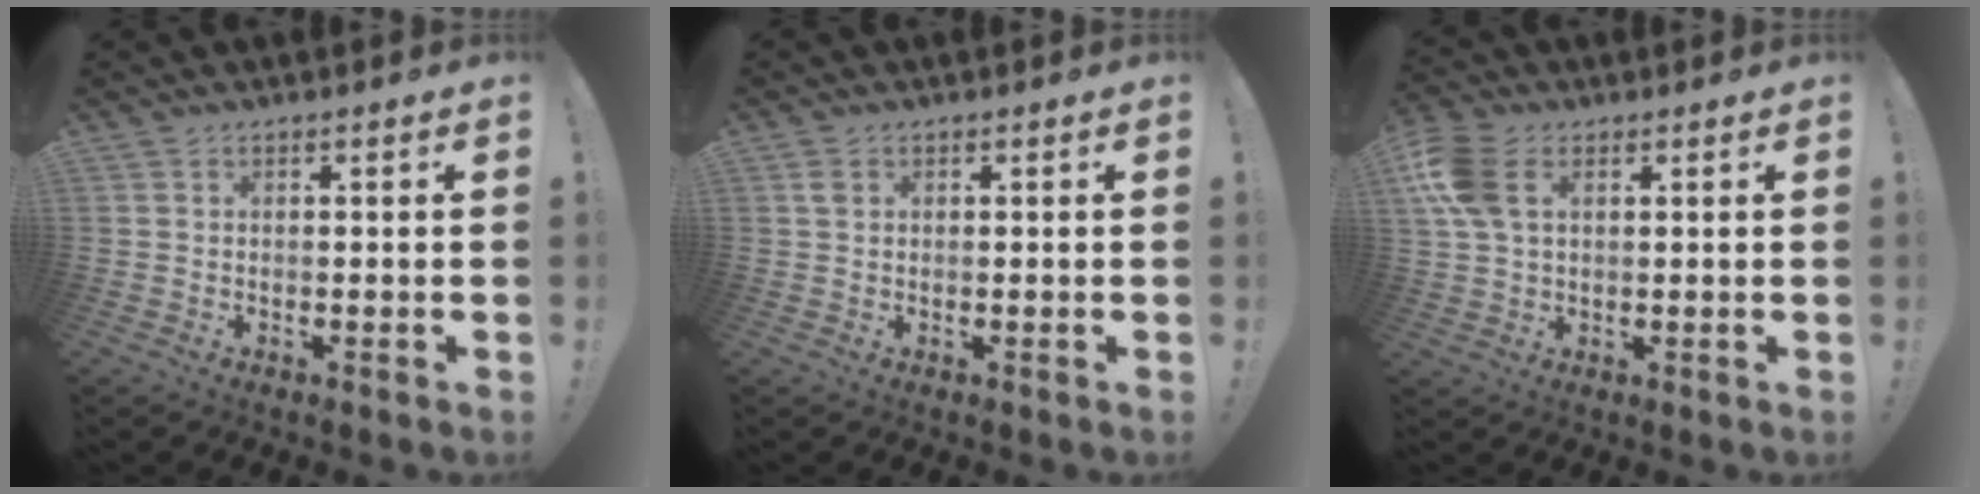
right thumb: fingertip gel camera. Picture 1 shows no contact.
{"total": 1.6, "force": [0.8, 1.1, 0.9], "torque": [-0.019, 0.002, 0.014]}
{"total": 10.0, "force": [3.3, 6.4, 7.0], "torque": [-0.158, 0.006, 0.065]}